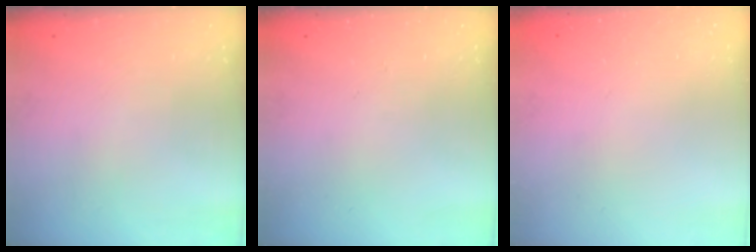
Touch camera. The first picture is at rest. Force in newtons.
{"total": 0.0}
{"total": 2.2, "press": 2.2, "slide": 0.1}